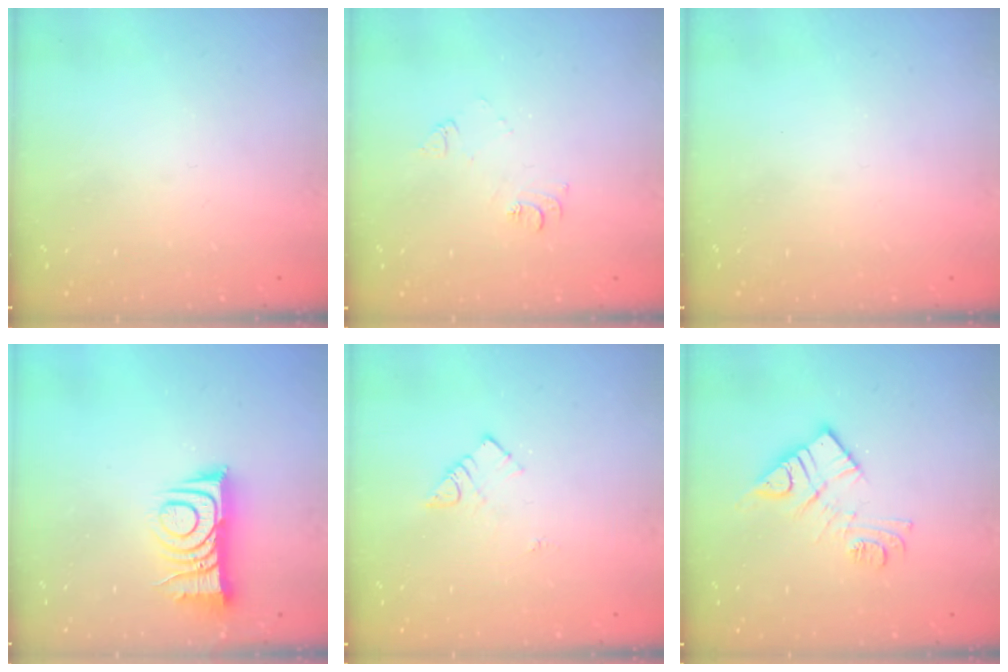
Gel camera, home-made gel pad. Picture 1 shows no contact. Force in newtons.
{"total": 6.4, "press": 6.4, "slide": 0.7}
{"total": 0.0}
{"total": 9.6, "press": 9.6, "slide": 0.7}
{"total": 5.2, "press": 5.2, "slide": 0.2}
{"total": 11.3, "press": 11.3, "slide": 0.3}